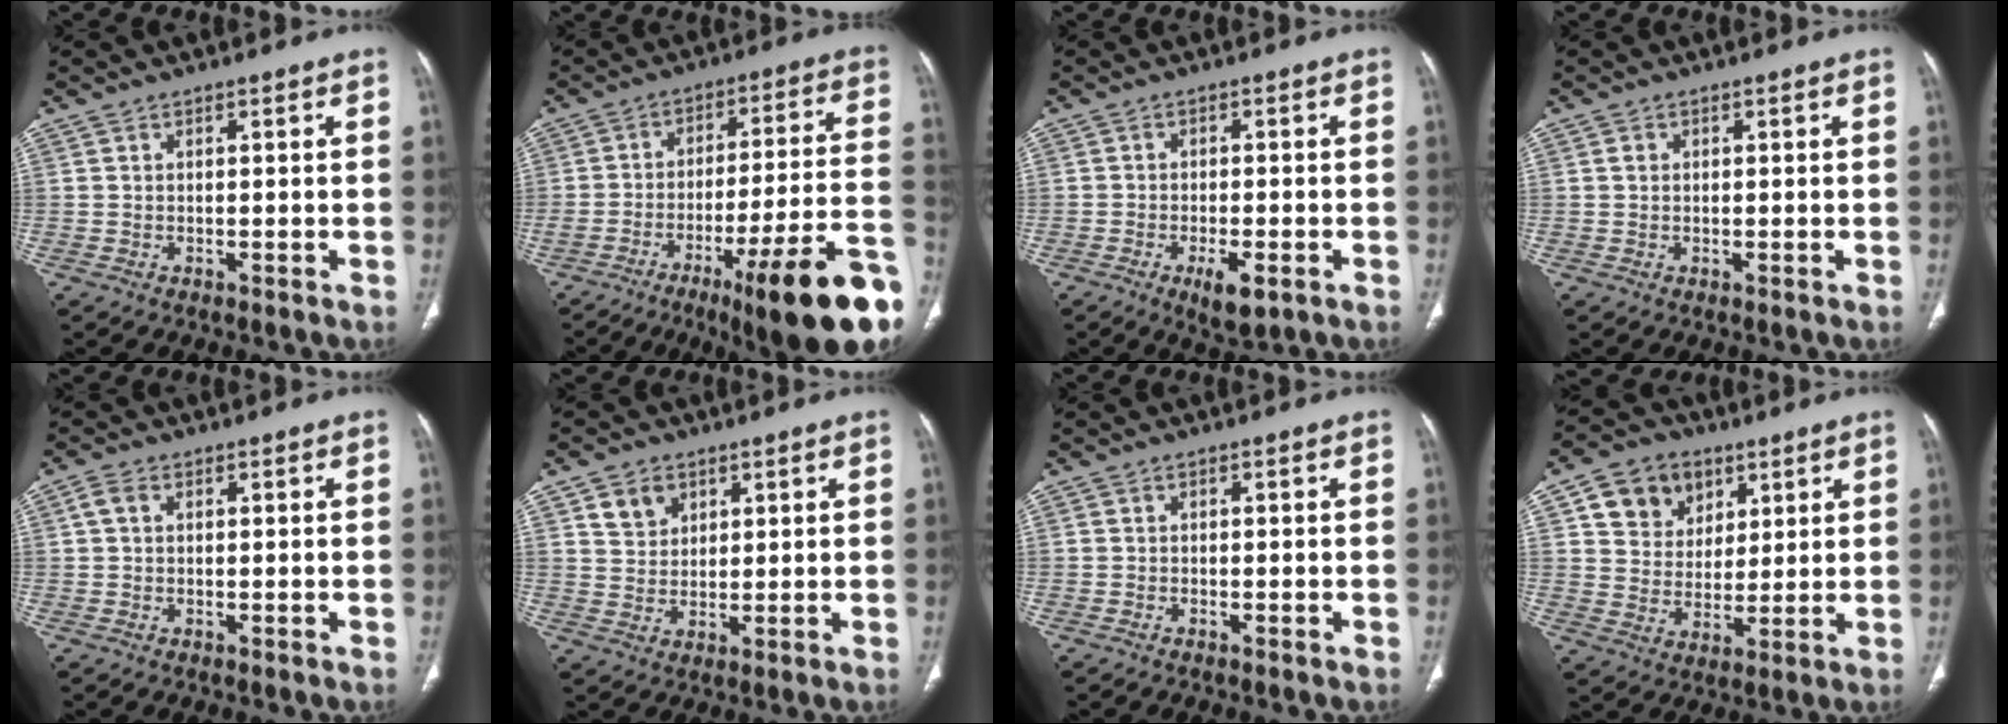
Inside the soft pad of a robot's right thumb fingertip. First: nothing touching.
{"total": 23.2, "force": [-12.3, 3.3, 19.4], "torque": [-0.207, 0.060, -0.180]}
{"total": 5.5, "force": [-2.6, 1.9, 4.5], "torque": [-0.066, -0.002, -0.037]}
{"total": 0.8, "force": [0.1, 0.8, 0.4], "torque": [-0.001, 0.003, 0.000]}
{"total": 2.1, "force": [0.5, 1.5, 1.5], "torque": [-0.031, 0.009, 0.010]}
{"total": 5.4, "force": [2.8, 4.2, 2.0], "torque": [-0.015, -0.016, 0.055]}
{"total": 0.0}
{"total": 11.2, "force": [5.1, 9.0, 4.2], "torque": [-0.039, -0.015, 0.092]}